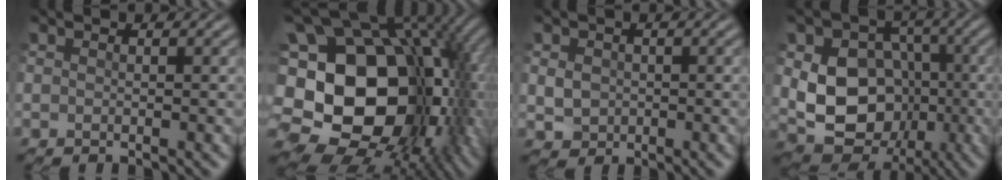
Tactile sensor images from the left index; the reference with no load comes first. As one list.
[{"total": 21.4, "force": [-2.0, 15.7, 14.4], "torque": [-0.256, -0.001, -0.035]}, {"total": 2.3, "force": [-0.3, 2.0, 1.1], "torque": [-0.028, -0.006, -0.007]}, {"total": 11.0, "force": [-1.0, 8.6, 6.8], "torque": [-0.096, -0.024, -0.025]}]